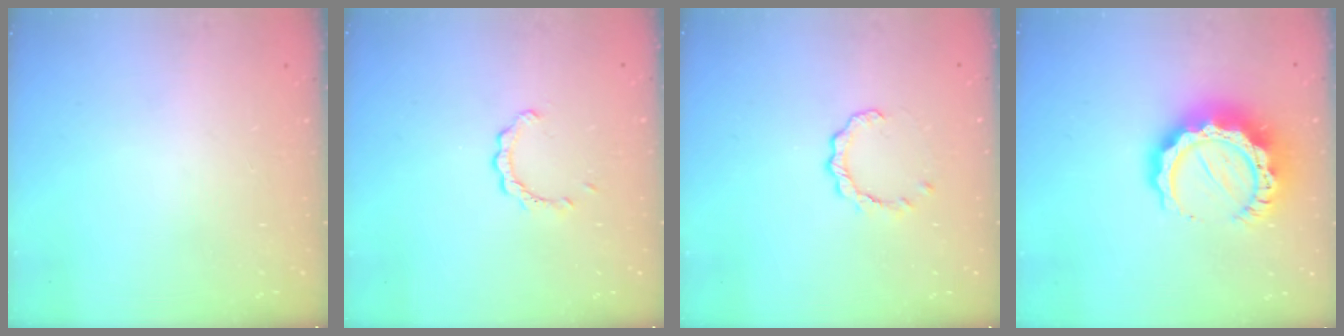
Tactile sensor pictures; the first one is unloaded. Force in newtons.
{"total": 2.2, "press": 2.2, "slide": 0.1}
{"total": 2.5, "press": 2.5, "slide": 0.3}
{"total": 15.2, "press": 15.1, "slide": 1.3}